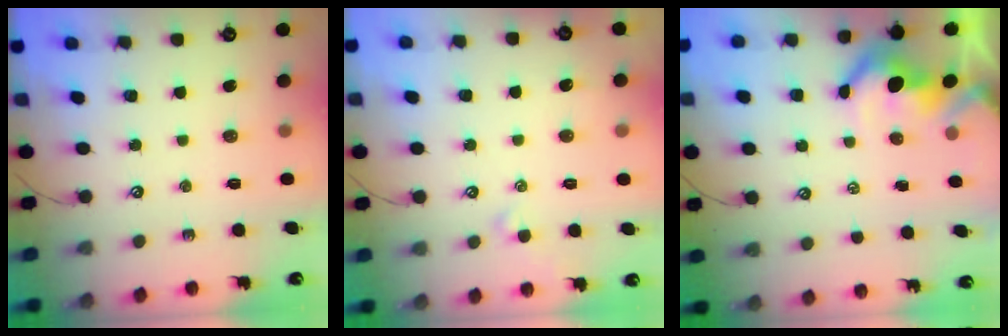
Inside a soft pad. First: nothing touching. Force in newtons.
{"total": 2.1, "press": 2.0, "slide": 0.4}
{"total": 5.5, "press": 5.4, "slide": 1.2}